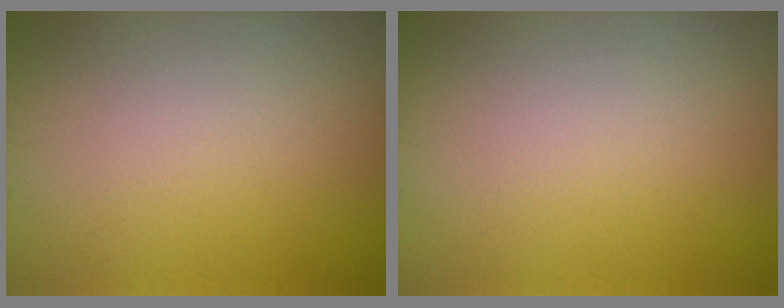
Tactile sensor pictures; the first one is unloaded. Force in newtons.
{"total": 0.0}